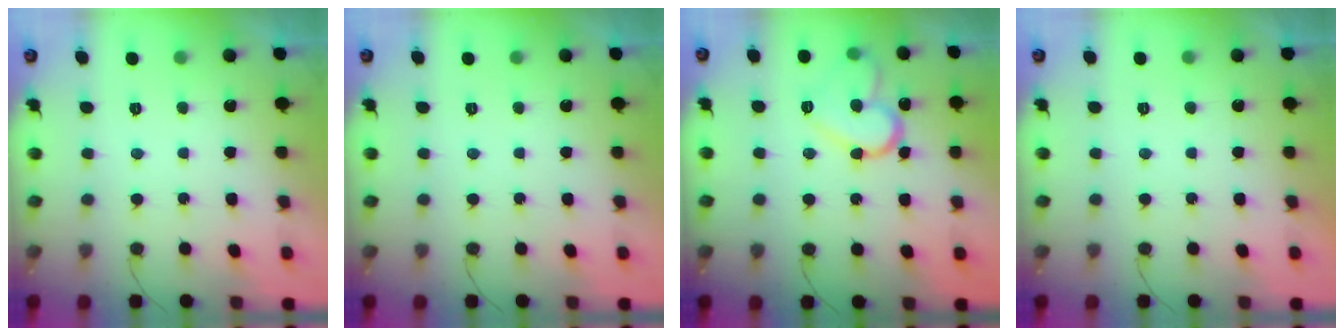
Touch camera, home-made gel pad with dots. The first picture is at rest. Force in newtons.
{"total": 0.0}
{"total": 14.1, "press": 14.1, "slide": 1.1}
{"total": 1.8, "press": 1.8, "slide": 0.0}